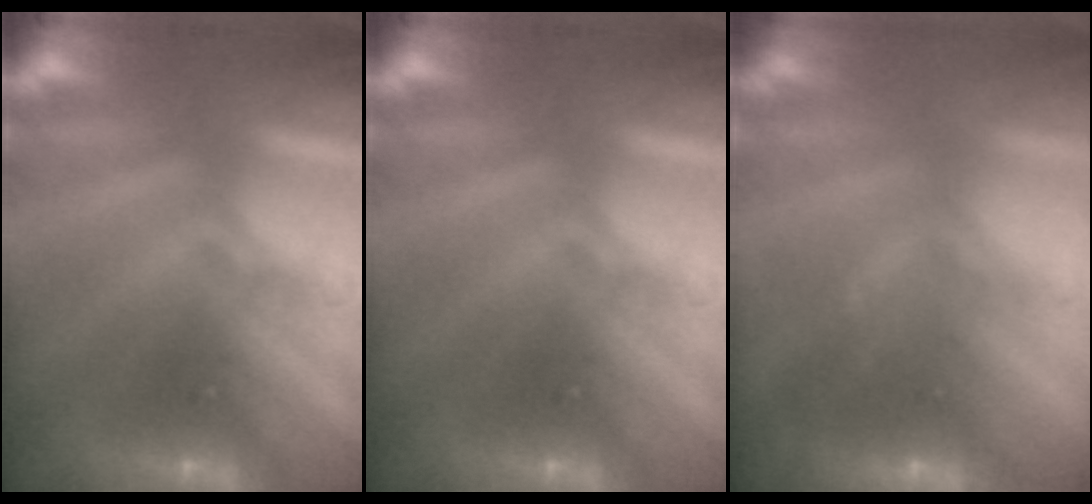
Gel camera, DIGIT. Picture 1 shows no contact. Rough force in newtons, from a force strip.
{"total": 0.0}
{"total": 7.5}